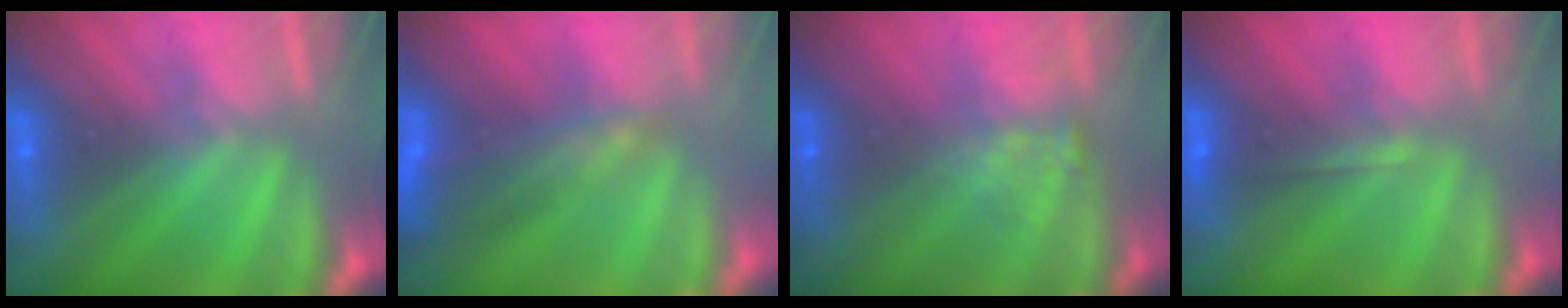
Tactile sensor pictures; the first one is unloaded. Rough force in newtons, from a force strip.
{"total": 10.4}
{"total": 3.6}
{"total": 1.8}